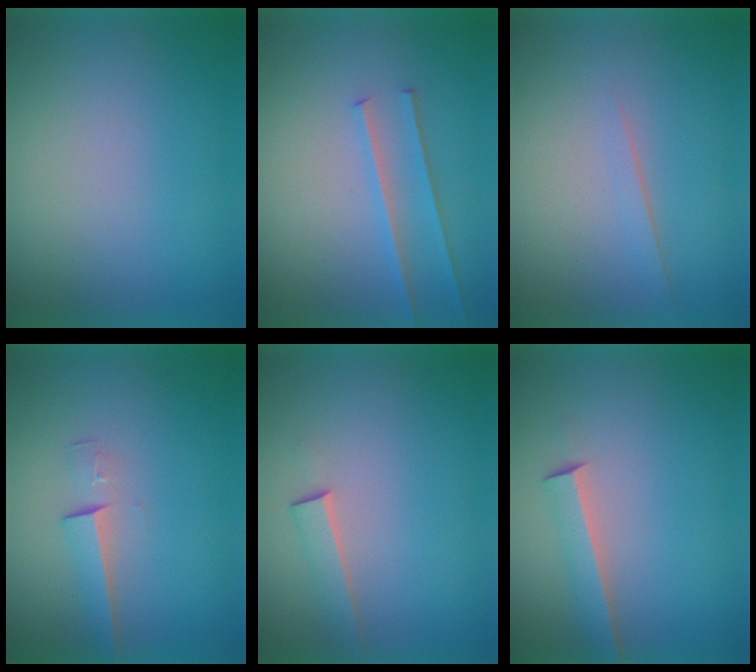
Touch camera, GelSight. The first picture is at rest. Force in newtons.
{"total": 2.2}
{"total": 1.4}
{"total": 2.3}
{"total": 1.8}
{"total": 2.5}